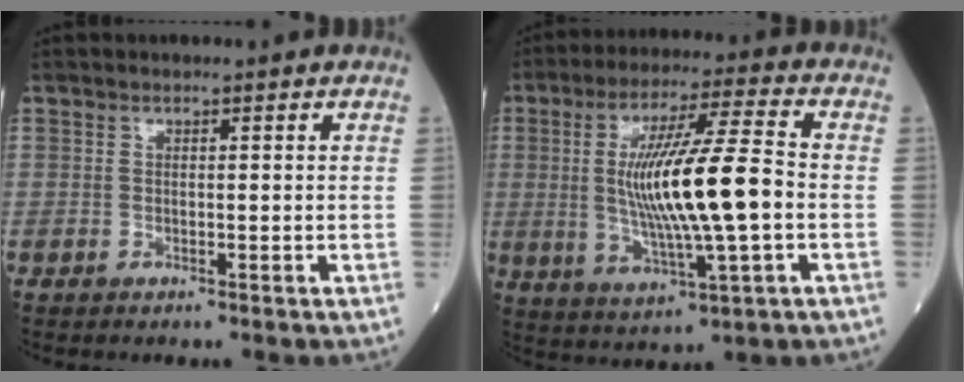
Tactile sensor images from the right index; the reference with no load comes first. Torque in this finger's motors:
{"motor_torque": [2.14, 0.00, 0.80, 0.21]}